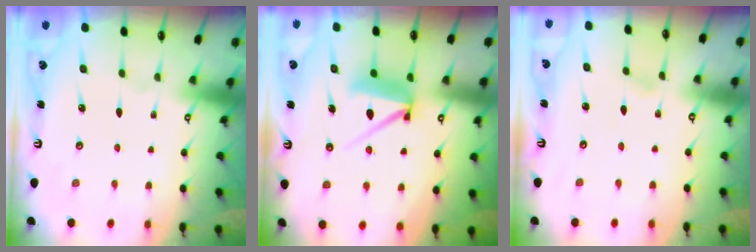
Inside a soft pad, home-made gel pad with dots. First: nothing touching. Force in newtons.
{"total": 7.7, "press": 7.7, "slide": 0.8}
{"total": 1.7, "press": 1.7, "slide": 0.2}